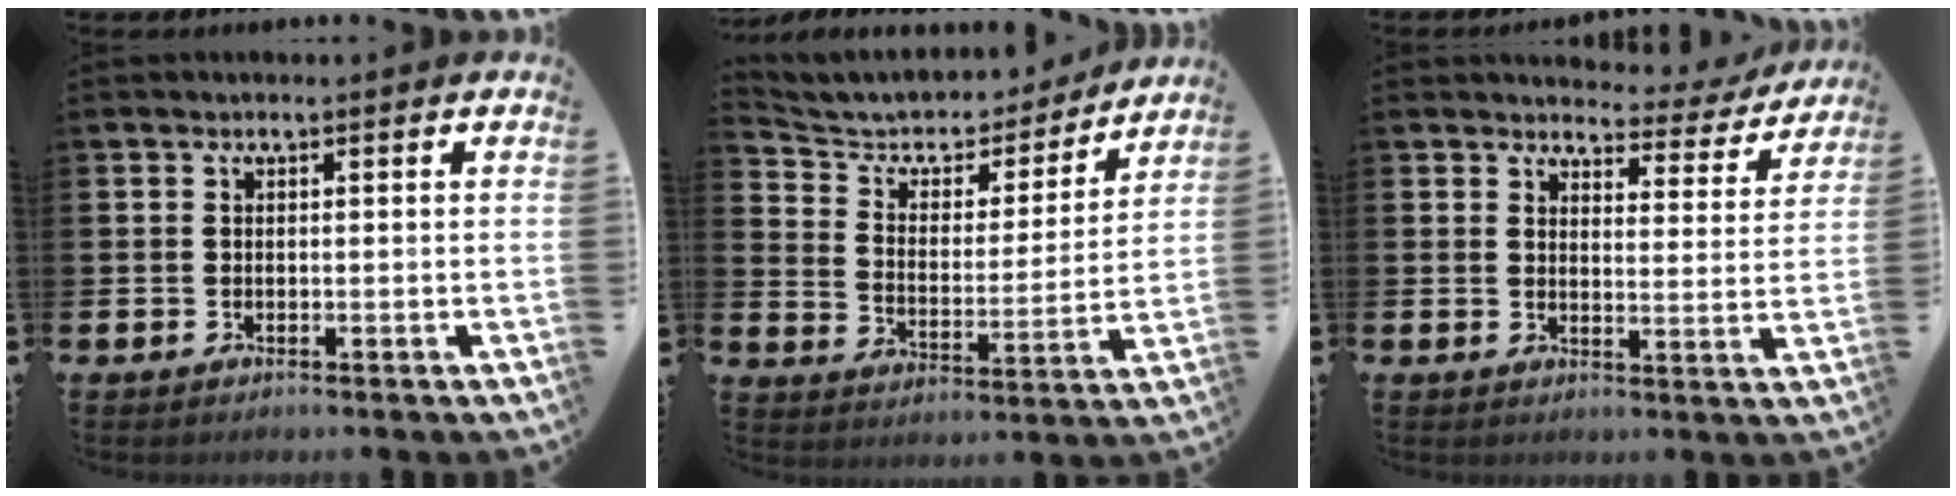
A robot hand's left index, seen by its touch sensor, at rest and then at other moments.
{"total": 6.1, "force": [5.4, 2.5, 1.3], "torque": [-0.064, -0.037, 0.089]}
{"total": 3.6, "force": [3.3, 1.2, 0.3], "torque": [-0.014, -0.029, 0.052]}